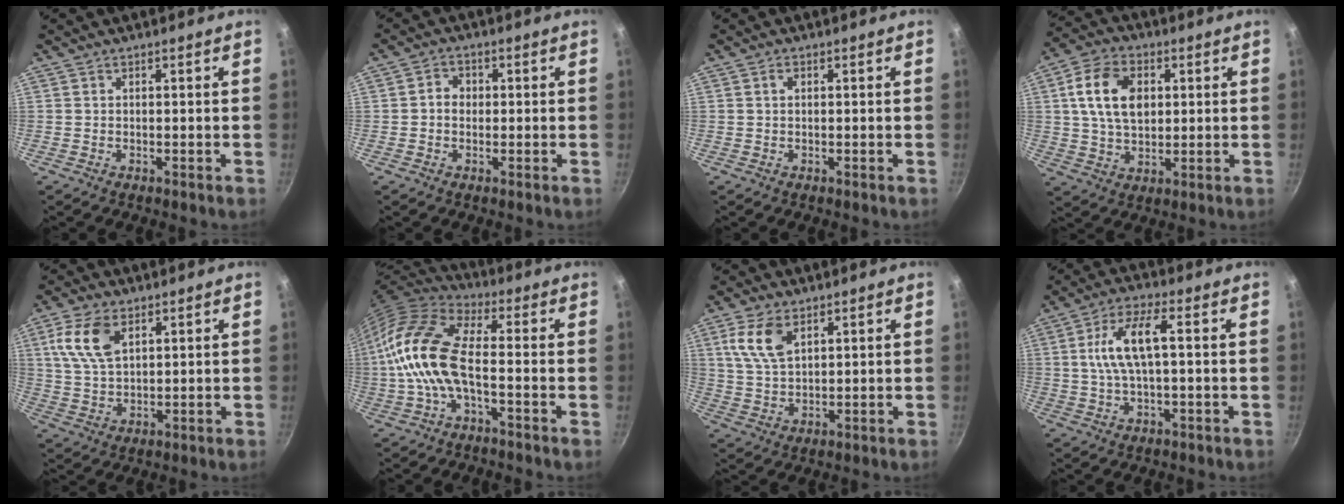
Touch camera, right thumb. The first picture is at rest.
{"total": 3.1, "force": [-0.1, 2.6, 1.5], "torque": [-0.012, 0.009, -0.007]}
{"total": 1.0, "force": [0.3, 0.6, 0.7], "torque": [-0.012, 0.004, 0.004]}
{"total": 12.2, "force": [2.5, 8.2, 8.6], "torque": [-0.141, 0.003, 0.041]}
{"total": 9.5, "force": [3.9, 5.3, 6.9], "torque": [-0.134, -0.007, 0.078]}
{"total": 15.1, "force": [-2.2, 6.7, 13.3], "torque": [-0.269, 0.033, -0.060]}
{"total": 8.2, "force": [3.7, 4.4, 5.8], "torque": [-0.112, -0.012, 0.076]}
{"total": 9.3, "force": [0.9, 3.2, 8.7], "torque": [-0.176, 0.019, 0.017]}